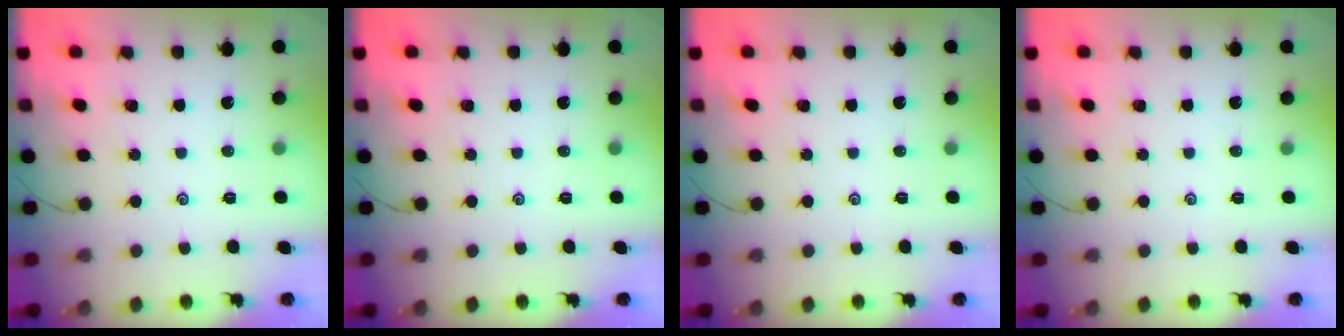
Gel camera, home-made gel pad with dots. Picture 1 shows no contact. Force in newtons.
{"total": 0.0}
{"total": 0.0}
{"total": 0.0}